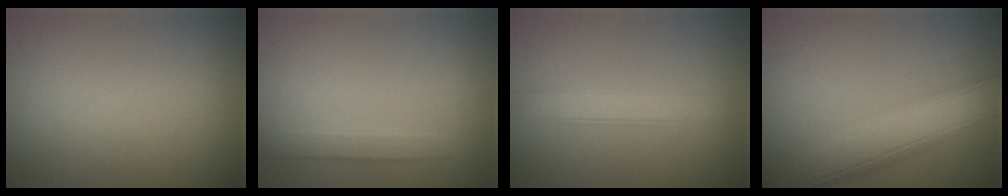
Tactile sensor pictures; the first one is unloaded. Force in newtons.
{"total": 1.9, "press": 1.9, "slide": 0.3}
{"total": 2.8, "press": 2.8, "slide": 0.1}
{"total": 9.2, "press": 9.2, "slide": 0.8}